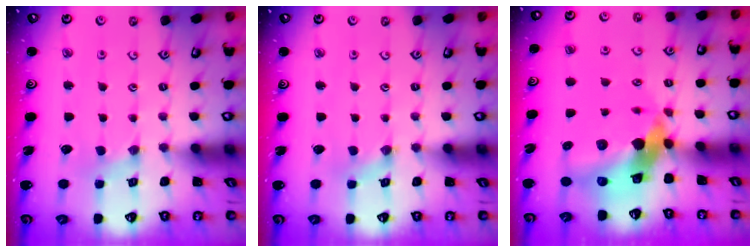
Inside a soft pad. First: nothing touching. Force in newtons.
{"total": 0.0}
{"total": 14.0, "press": 13.8, "slide": 2.1}